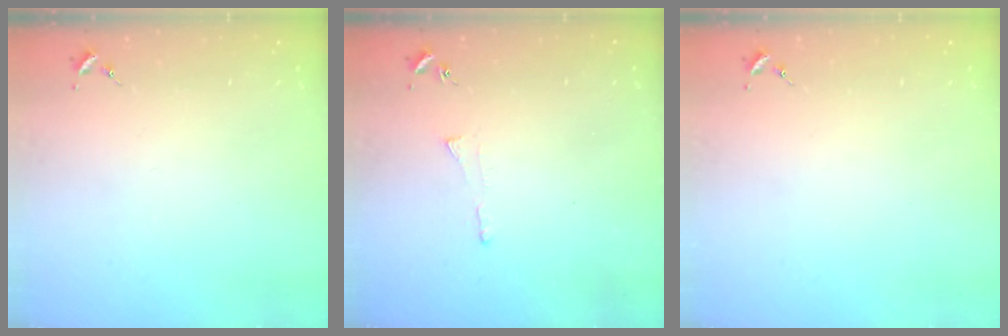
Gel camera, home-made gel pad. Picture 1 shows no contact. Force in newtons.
{"total": 3.0, "press": 2.9, "slide": 0.5}
{"total": 0.0}